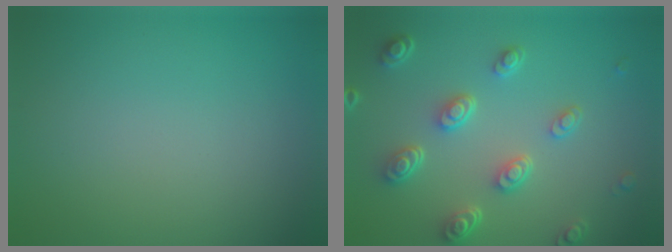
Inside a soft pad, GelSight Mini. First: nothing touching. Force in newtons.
{"total": 4.8, "press": 3.7, "slide": 3.0}